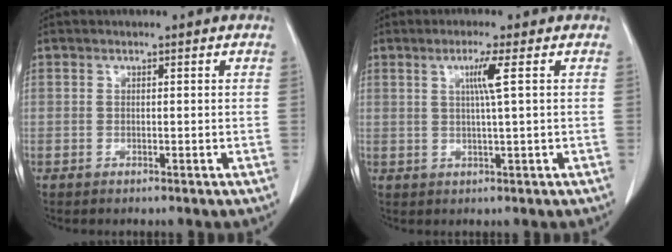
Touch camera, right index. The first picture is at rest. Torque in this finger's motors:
{"motor_torque": [0.37, 0.33, 0.08, 0.06]}